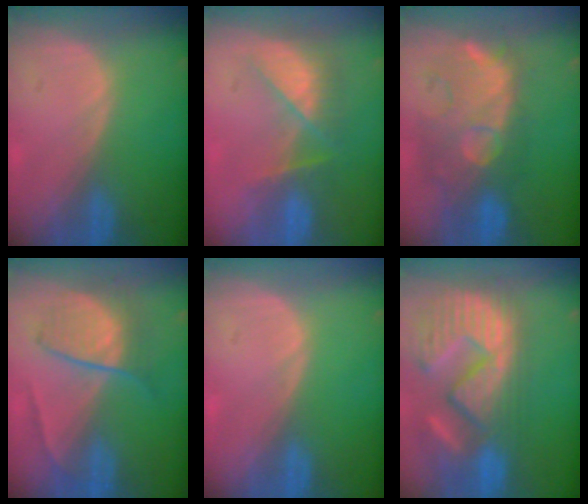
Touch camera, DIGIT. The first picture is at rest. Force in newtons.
{"total": 8.2, "press": 7.0, "slide": 4.3}
{"total": 11.1, "press": 10.3, "slide": 4.1}
{"total": 6.7, "press": 6.5, "slide": 1.4}
{"total": 0.0}
{"total": 15.0, "press": 12.4, "slide": 8.5}